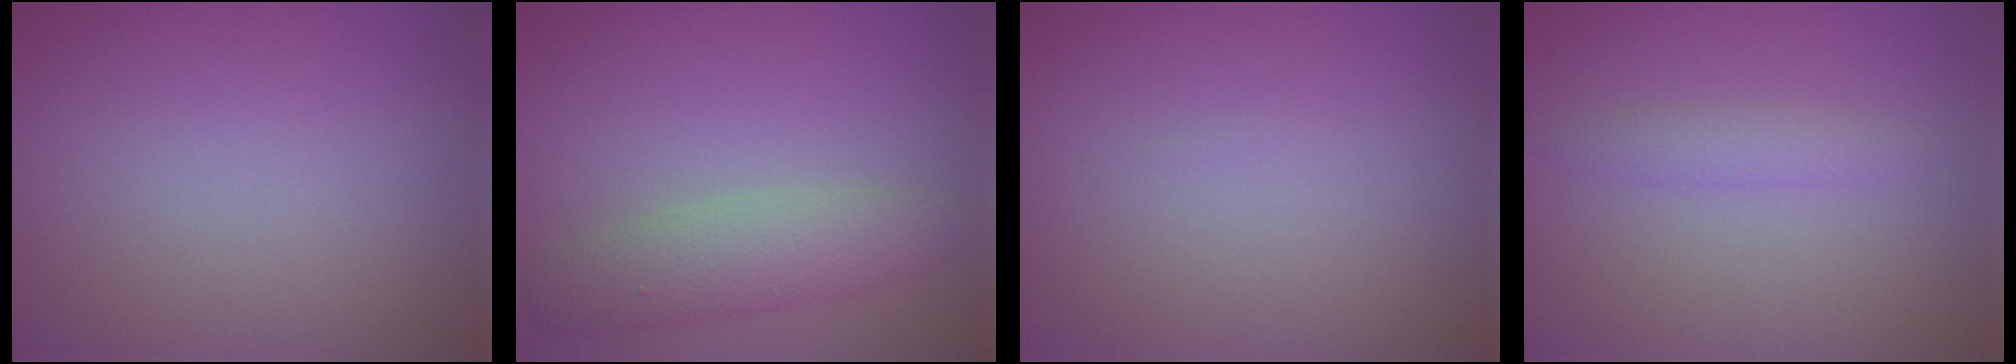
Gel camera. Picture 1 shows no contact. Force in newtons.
{"total": 4.1, "press": 4.1, "slide": 0.2}
{"total": 0.0}
{"total": 1.6, "press": 1.6, "slide": 0.1}